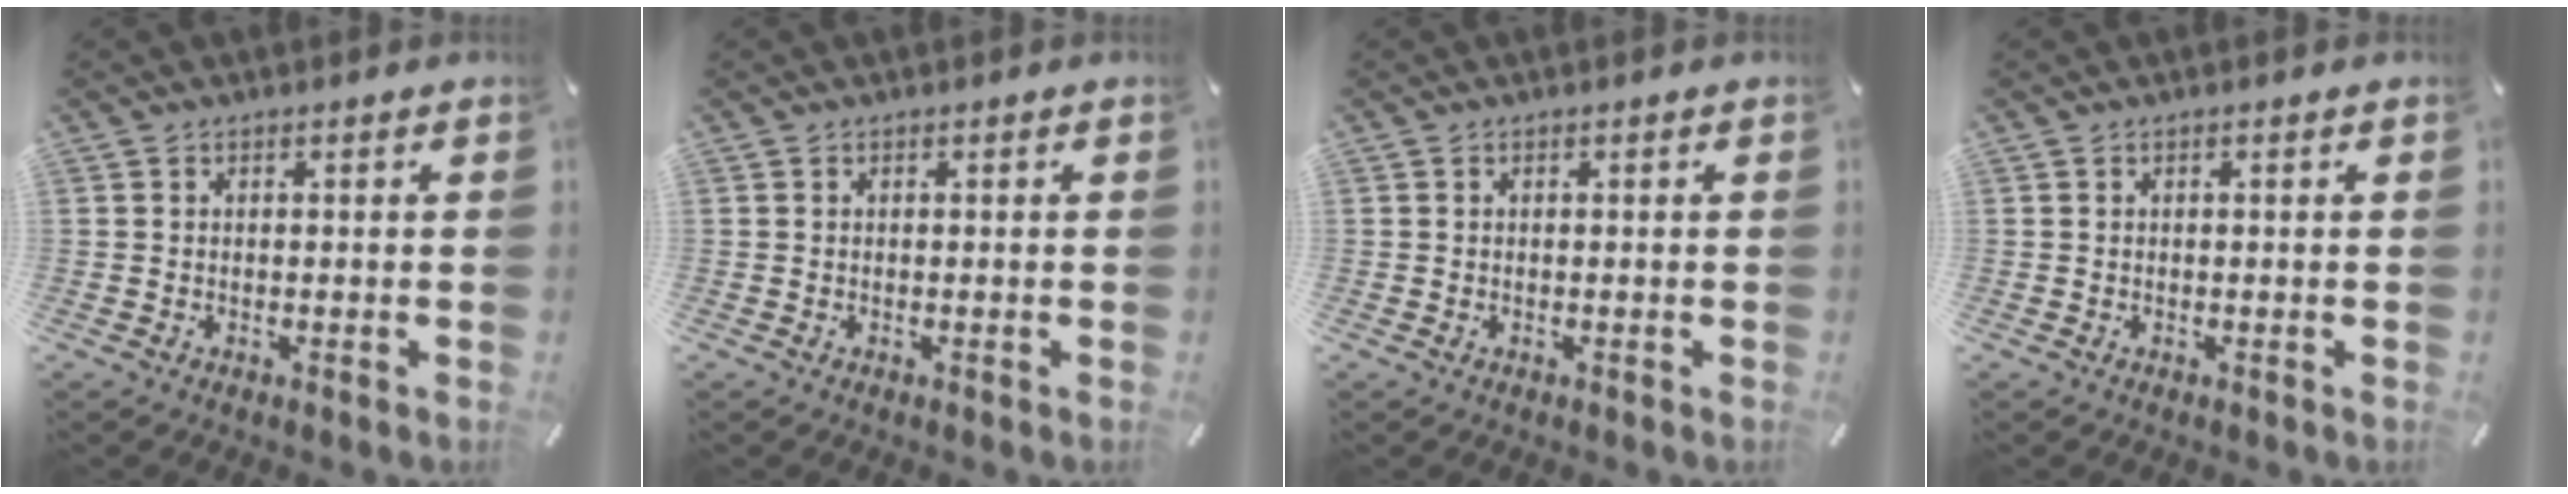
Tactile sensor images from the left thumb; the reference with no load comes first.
{"total": 0.0}
{"total": 0.0}
{"total": 0.0}